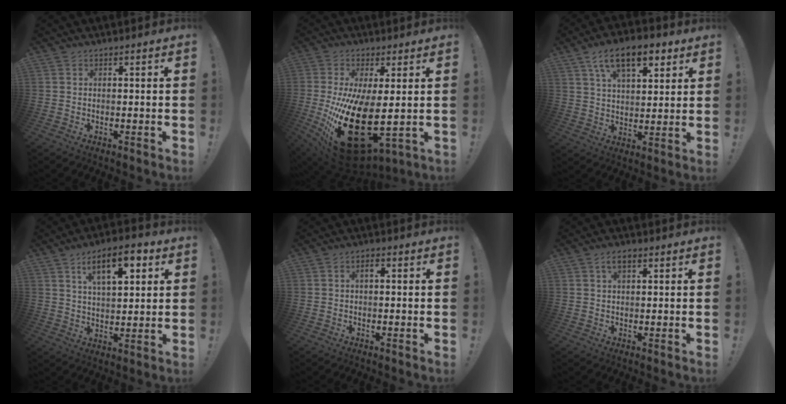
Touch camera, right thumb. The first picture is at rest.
{"total": 23.9, "force": [-2.4, 10.8, 21.2], "torque": [-0.385, -0.031, -0.017]}
{"total": 13.8, "force": [7.2, 6.7, 9.6], "torque": [-0.154, -0.017, 0.128]}
{"total": 11.9, "force": [5.4, 5.0, 9.3], "torque": [-0.145, -0.007, 0.089]}
{"total": 1.5, "force": [0.1, 0.7, 1.3], "torque": [-0.025, 0.006, -0.001]}
{"total": 2.2, "force": [1.0, 1.0, 1.7], "torque": [-0.036, 0.004, 0.017]}